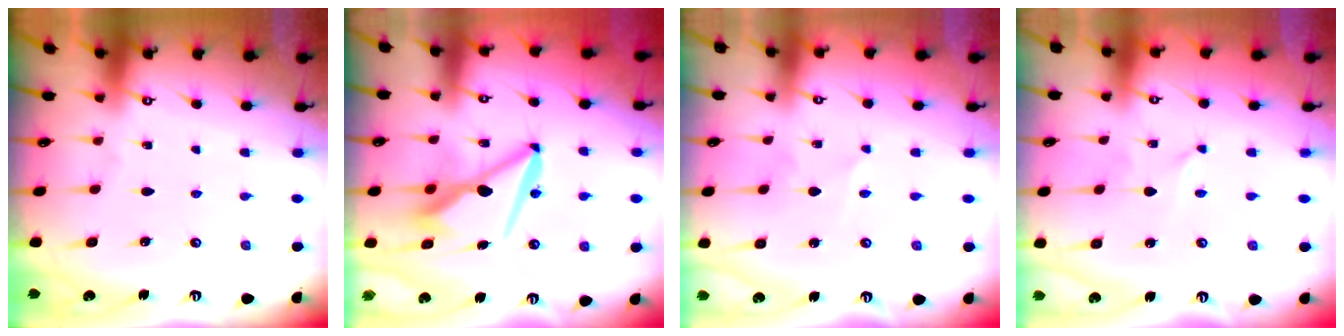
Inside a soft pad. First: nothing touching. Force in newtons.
{"total": 10.5, "press": 10.3, "slide": 1.7}
{"total": 2.0, "press": 2.0, "slide": 0.3}
{"total": 0.0}